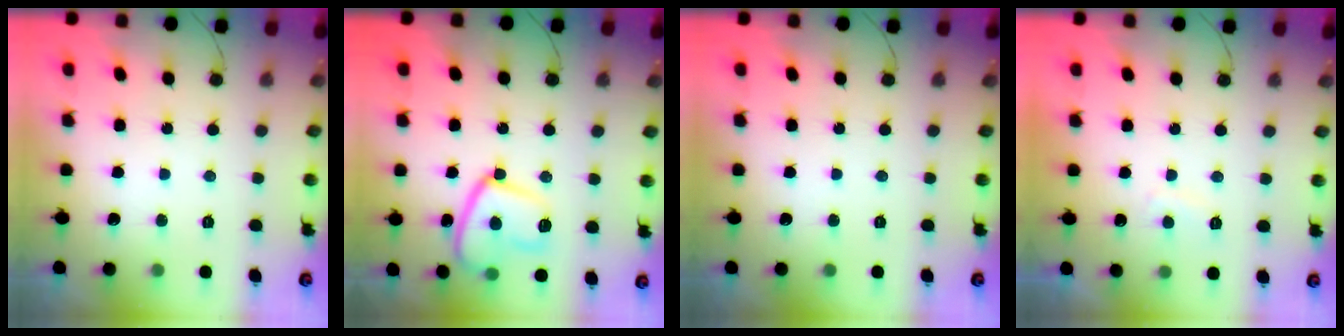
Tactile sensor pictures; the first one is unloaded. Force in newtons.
{"total": 12.7, "press": 12.6, "slide": 0.8}
{"total": 0.0}
{"total": 2.1, "press": 2.0, "slide": 0.7}